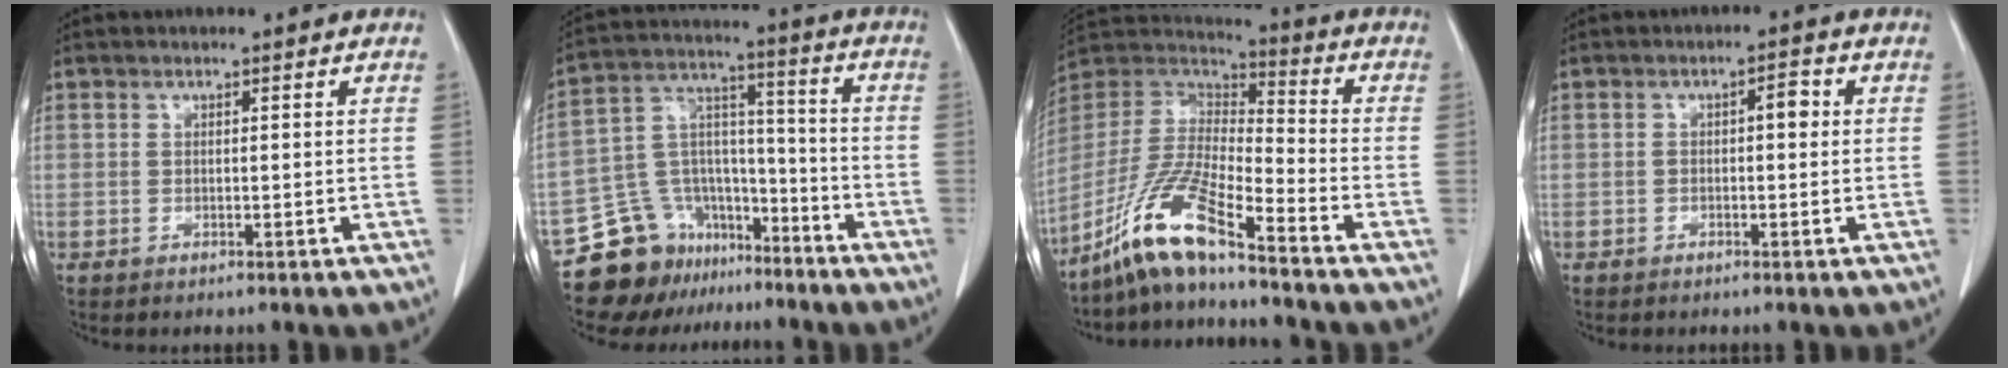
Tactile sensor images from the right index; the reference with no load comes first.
{"total": 13.6, "force": [-10.7, 8.0, 2.4], "torque": [-0.046, 0.079, -0.180]}
{"total": 12.8, "force": [-9.5, 0.7, 8.5], "torque": [-0.184, -0.009, -0.184]}
{"total": 2.3, "force": [0.3, 0.8, 2.1], "torque": [-0.027, 0.013, 0.005]}